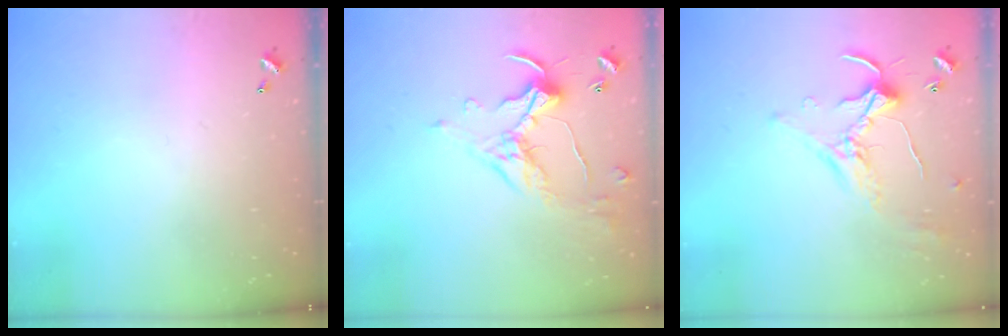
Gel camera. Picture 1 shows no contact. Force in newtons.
{"total": 1.1, "press": 1.1, "slide": 0.1}
{"total": 1.0, "press": 0.5, "slide": 0.8}